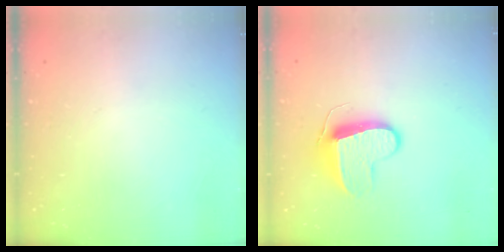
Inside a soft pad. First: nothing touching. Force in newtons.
{"total": 9.2, "press": 9.2, "slide": 0.3}